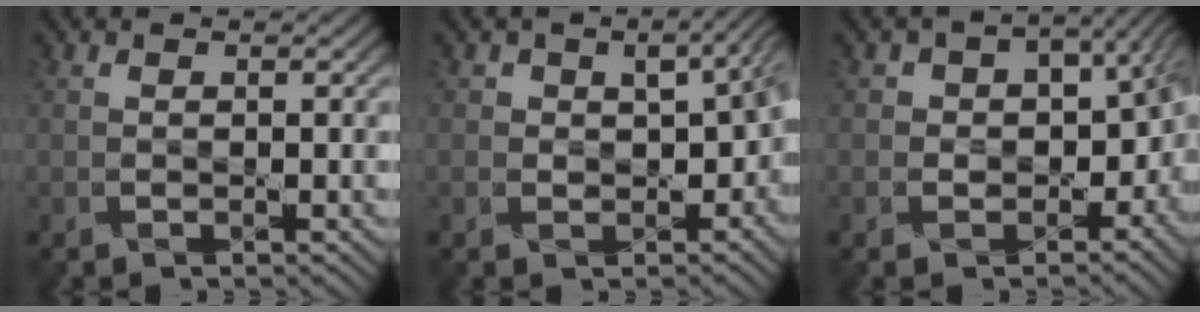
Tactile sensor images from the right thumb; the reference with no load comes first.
{"total": 6.5, "force": [0.0, 4.8, 4.5], "torque": [-0.039, -0.006, 0.004]}
{"total": 9.9, "force": [-0.5, 7.7, 6.1], "torque": [-0.062, -0.018, 0.011]}